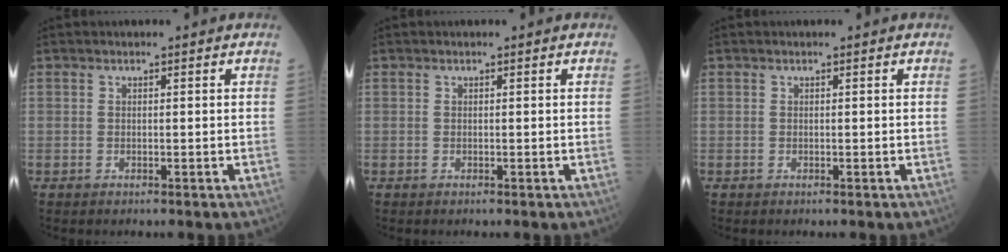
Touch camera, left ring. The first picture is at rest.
{"total": 0.0}
{"total": 0.0}